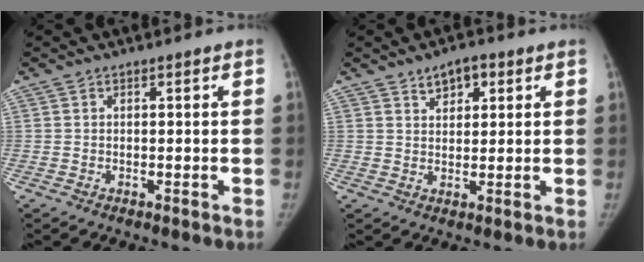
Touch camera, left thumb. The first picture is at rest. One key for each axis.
{"total": 4.4, "fx": 2.5, "fy": 2.5, "fz": 2.6, "tx": -0.017, "ty": -0.009, "tz": 0.038}